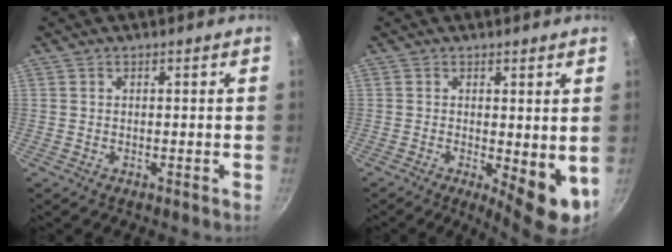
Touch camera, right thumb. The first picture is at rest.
{"total": 6.7, "force": [-0.5, 1.9, 6.4], "torque": [-0.070, -0.013, 0.003]}